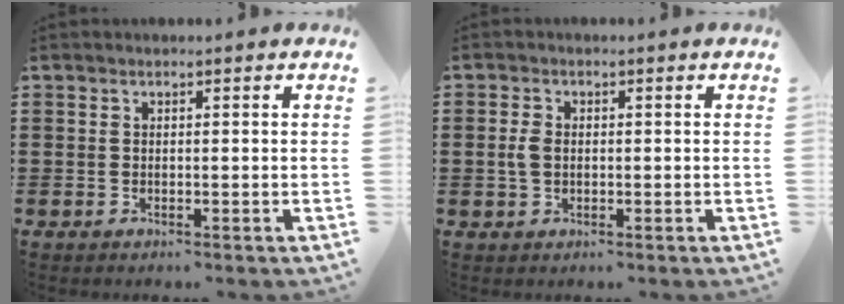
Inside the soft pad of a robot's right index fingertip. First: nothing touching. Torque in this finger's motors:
{"motor_torque": [0.00, 2.14, 0.21, 0.06]}